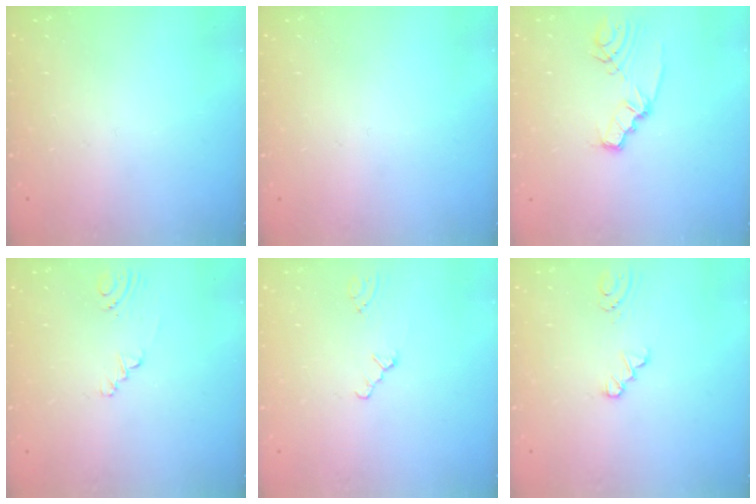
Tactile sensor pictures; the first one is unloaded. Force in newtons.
{"total": 0.0}
{"total": 4.6, "press": 4.6, "slide": 0.5}
{"total": 2.0, "press": 1.7, "slide": 1.0}
{"total": 0.0}
{"total": 0.7, "press": 0.7, "slide": 0.1}